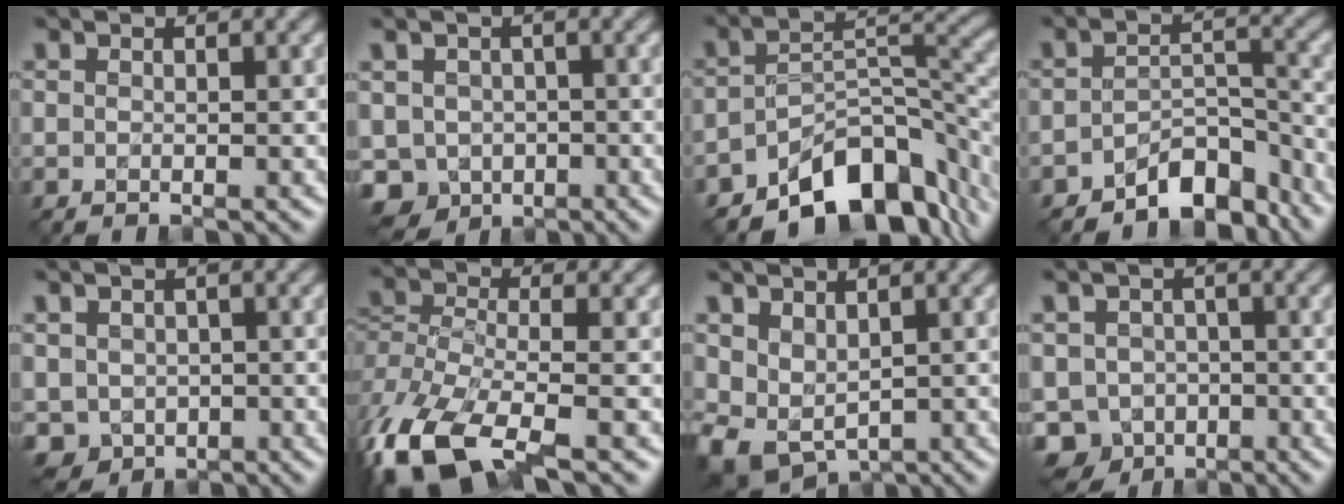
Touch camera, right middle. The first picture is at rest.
{"total": 5.1, "force": [-1.7, 4.4, 2.0], "torque": [-0.034, -0.007, -0.034]}
{"total": 9.8, "force": [-6.4, 4.7, 5.7], "torque": [-0.062, -0.005, -0.110]}
{"total": 5.2, "force": [-4.1, 2.2, 2.4], "torque": [-0.023, 0.004, -0.071]}
{"total": 3.4, "force": [-0.6, 3.1, 1.4], "torque": [-0.032, -0.006, -0.012]}
{"total": 11.0, "force": [-6.3, 4.4, 7.9], "torque": [-0.184, -0.019, -0.122]}
{"total": 4.1, "force": [0.7, 2.9, 2.8], "torque": [-0.063, -0.014, 0.021]}
{"total": 5.9, "force": [-2.6, 4.9, 2.0], "torque": [-0.024, -0.008, -0.046]}